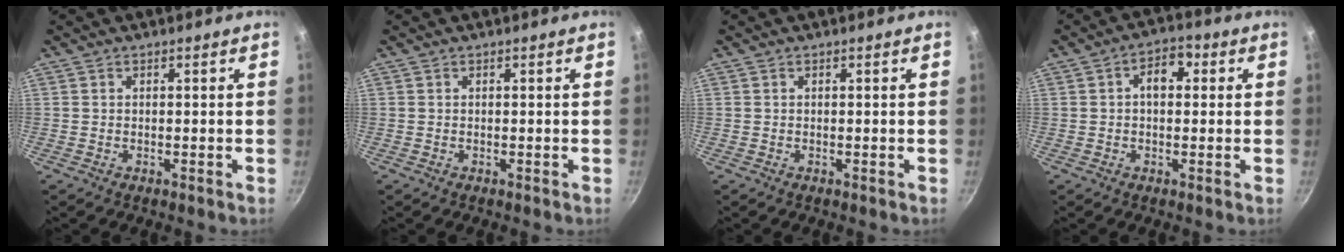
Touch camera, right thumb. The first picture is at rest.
{"total": 0.0}
{"total": 0.0}
{"total": 5.3, "force": [0.9, 3.5, 3.9], "torque": [-0.035, 0.013, 0.006]}